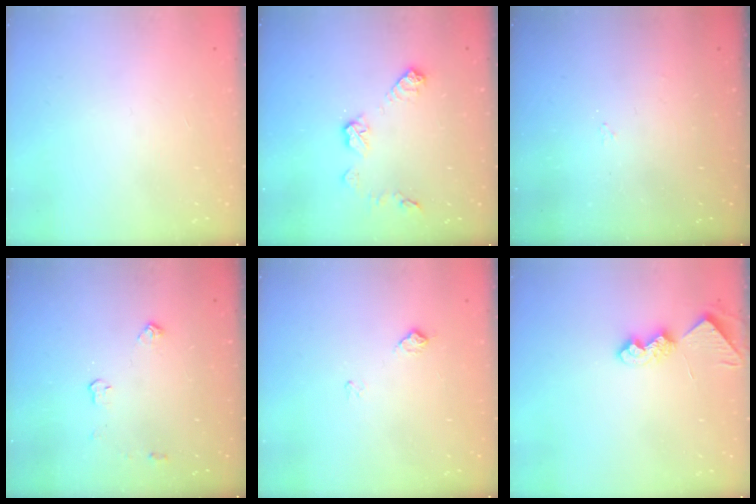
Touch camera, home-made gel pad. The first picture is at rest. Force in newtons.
{"total": 9.1, "press": 9.1, "slide": 0.5}
{"total": 2.9, "press": 2.8, "slide": 0.4}
{"total": 4.6, "press": 4.6, "slide": 0.7}
{"total": 6.6, "press": 6.5, "slide": 0.7}
{"total": 8.4, "press": 8.4, "slide": 0.4}